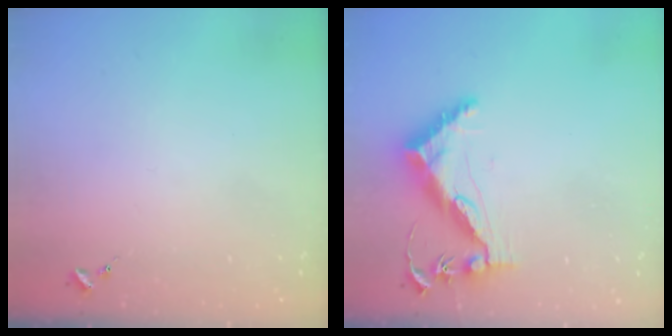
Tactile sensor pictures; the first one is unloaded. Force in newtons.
{"total": 12.8, "press": 12.8, "slide": 0.8}